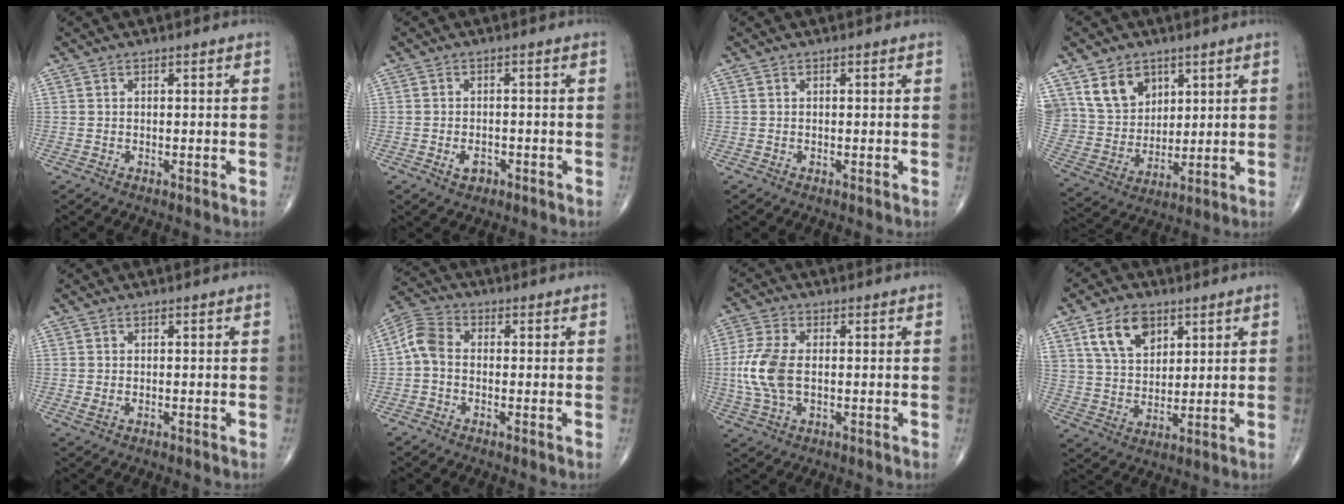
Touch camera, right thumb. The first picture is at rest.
{"total": 2.5, "force": [-1.2, 1.7, 1.5], "torque": [-0.019, 0.006, -0.018]}
{"total": 0.0}
{"total": 12.3, "force": [6.4, 9.1, 5.2], "torque": [-0.071, -0.028, 0.135]}
{"total": 0.9, "force": [-0.2, 0.5, 0.7], "torque": [-0.013, -0.001, -0.003]}
{"total": 5.5, "force": [-0.6, 3.8, 4.0], "torque": [-0.076, 0.018, -0.027]}
{"total": 9.1, "force": [-0.4, 4.9, 7.6], "torque": [-0.184, 0.005, -0.009]}
{"total": 10.4, "force": [5.3, 6.7, 6.0], "torque": [-0.087, -0.021, 0.102]}